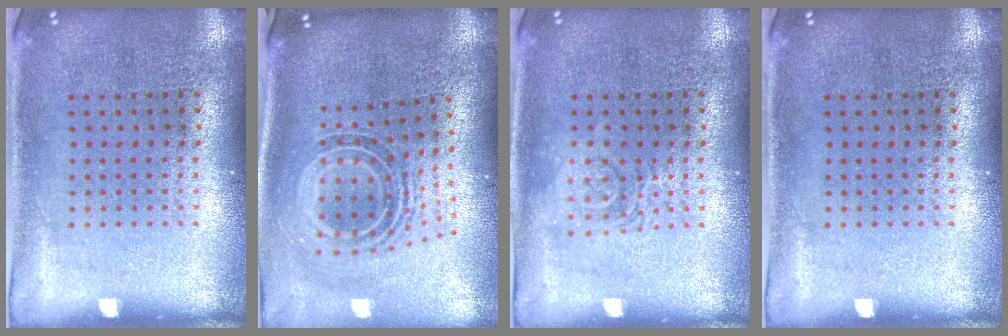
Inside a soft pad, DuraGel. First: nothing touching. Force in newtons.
{"total": 1.3, "press": 1.1, "slide": 0.8}
{"total": 2.2, "press": 2.1, "slide": 0.4}
{"total": 0.0}